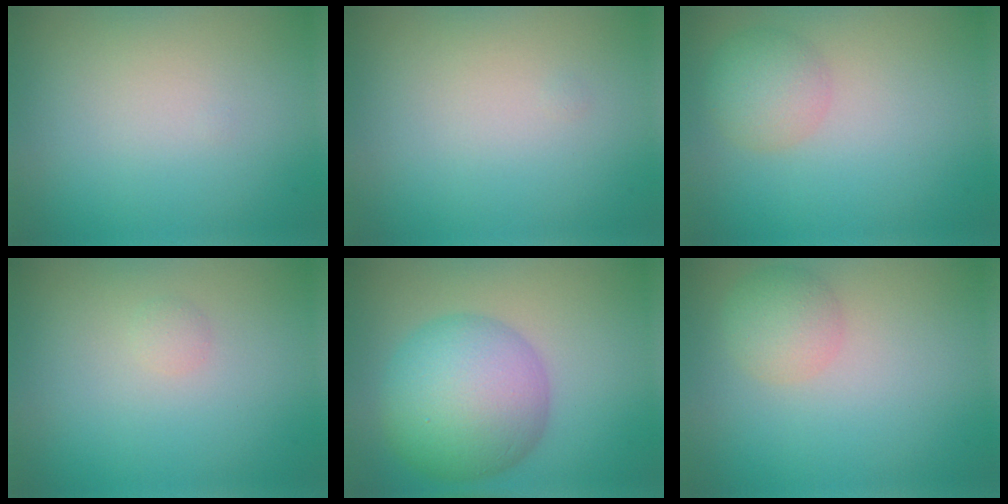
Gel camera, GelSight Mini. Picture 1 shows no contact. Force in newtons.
{"total": 0.0}
{"total": 2.9, "press": 2.8, "slide": 0.3}
{"total": 0.6, "press": 0.6, "slide": 0.1}
{"total": 9.2, "press": 9.2, "slide": 0.2}
{"total": 2.5, "press": 2.5, "slide": 0.1}